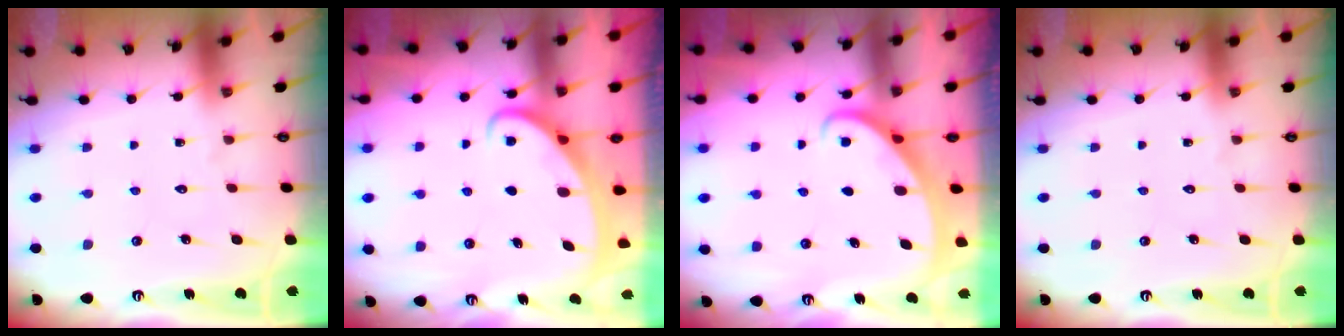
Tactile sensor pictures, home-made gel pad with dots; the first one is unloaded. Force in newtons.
{"total": 2.3, "press": 2.3, "slide": 0.3}
{"total": 2.2, "press": 2.2, "slide": 0.2}
{"total": 0.0}